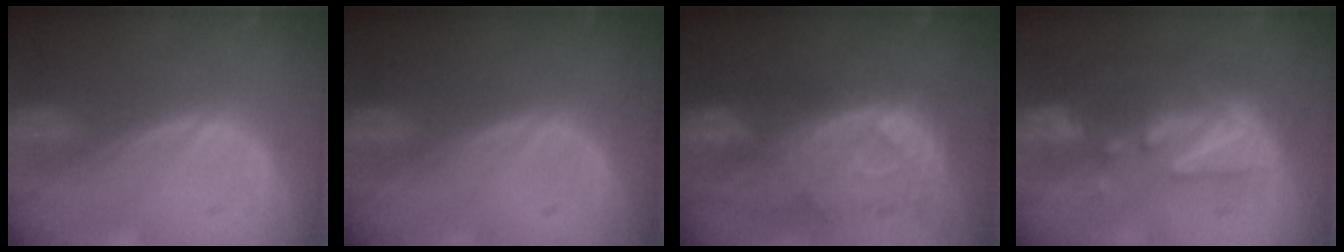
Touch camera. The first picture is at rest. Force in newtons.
{"total": 0.0}
{"total": 11.5, "press": 9.9, "slide": 5.8}
{"total": 8.6, "press": 8.0, "slide": 3.1}